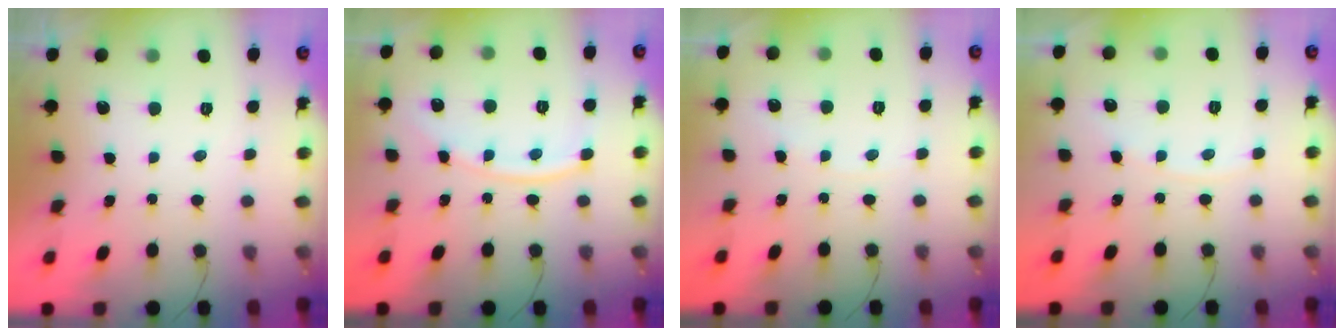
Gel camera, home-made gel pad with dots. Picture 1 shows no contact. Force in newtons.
{"total": 11.2, "press": 11.1, "slide": 1.2}
{"total": 2.7, "press": 2.7, "slide": 0.5}
{"total": 2.0, "press": 2.0, "slide": 0.4}